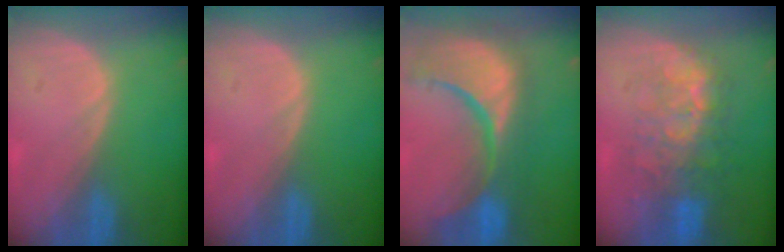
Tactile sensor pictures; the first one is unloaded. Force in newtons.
{"total": 0.0}
{"total": 15.3, "press": 12.2, "slide": 9.3}
{"total": 9.8, "press": 8.8, "slide": 4.4}